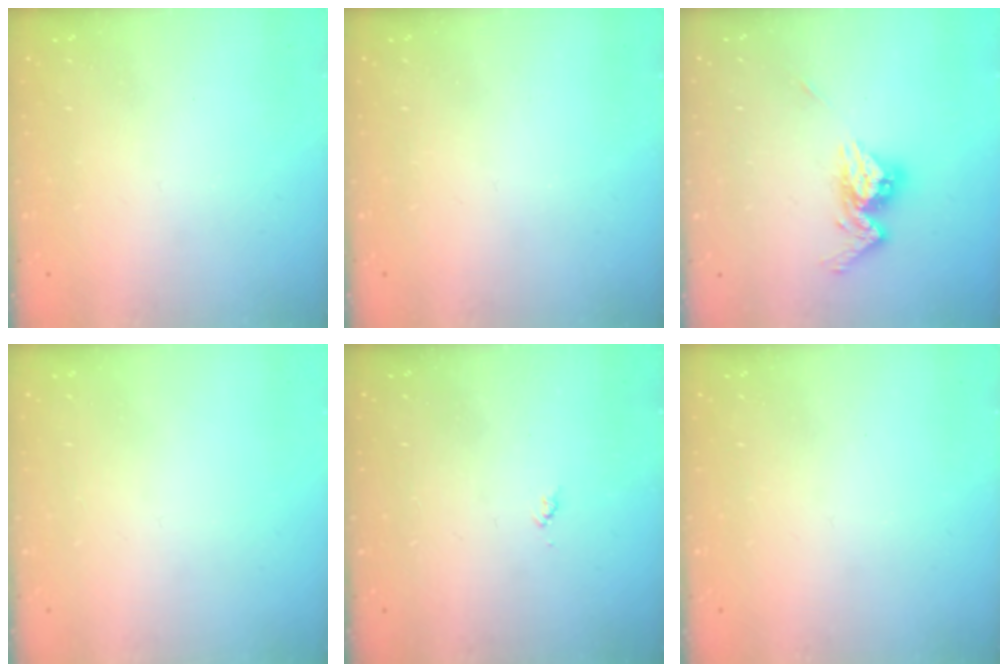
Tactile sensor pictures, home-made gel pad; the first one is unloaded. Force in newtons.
{"total": 0.0}
{"total": 10.6, "press": 10.6, "slide": 1.0}
{"total": 0.0}
{"total": 3.4, "press": 3.4, "slide": 0.5}
{"total": 0.0}